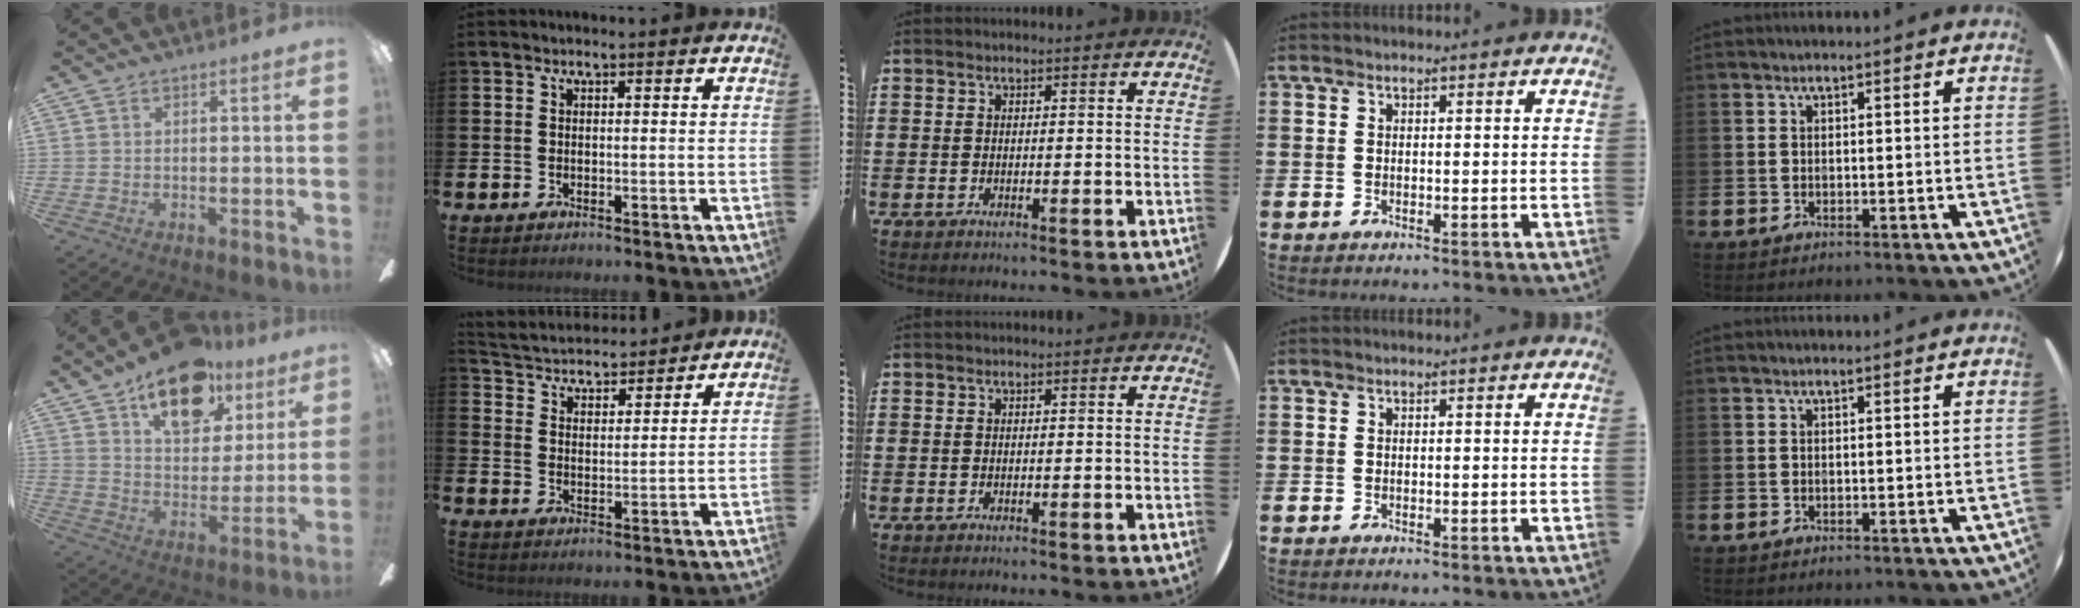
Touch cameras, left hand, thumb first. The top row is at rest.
{"thumb": {"total": 19.0, "force": [12.2, 10.2, 10.5], "torque": [-0.148, -0.061, 0.208]}, "index": {"total": 4.2, "force": [4.1, 1.1, -0.3], "torque": [-0.018, -0.032, 0.069]}}